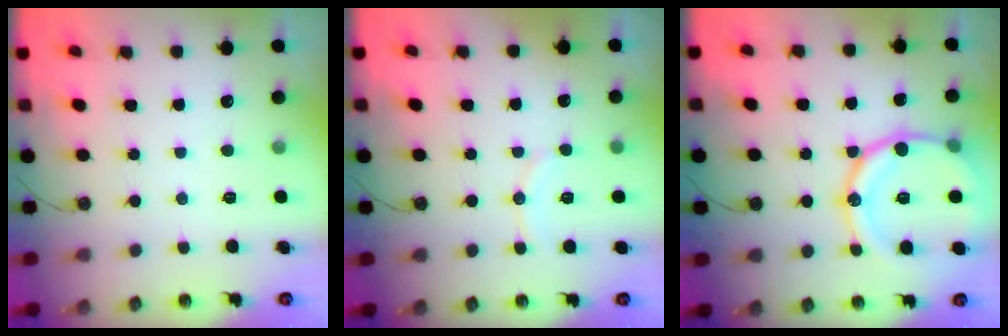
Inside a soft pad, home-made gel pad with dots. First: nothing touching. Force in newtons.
{"total": 6.3, "press": 6.2, "slide": 0.8}
{"total": 19.1, "press": 18.8, "slide": 3.4}